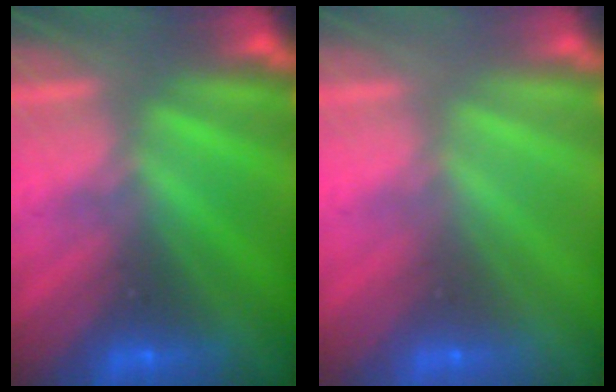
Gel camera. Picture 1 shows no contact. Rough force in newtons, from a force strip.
{"total": 3.2}